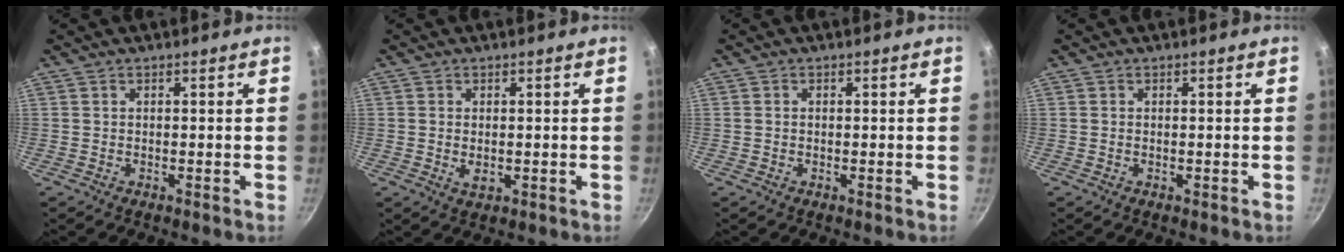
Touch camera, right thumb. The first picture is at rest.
{"total": 2.5, "force": [-0.2, 1.5, 1.9], "torque": [-0.034, -0.004, 0.000]}
{"total": 0.6, "force": [0.0, 0.5, 0.3], "torque": [-0.004, 0.004, -0.001]}
{"total": 0.0}